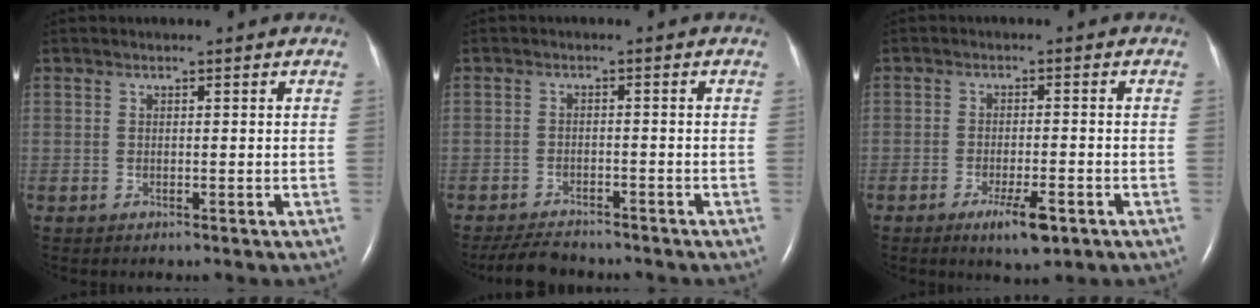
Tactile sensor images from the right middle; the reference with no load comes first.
{"total": 5.3, "force": [-5.0, 1.2, 1.5], "torque": [-0.028, -0.015, -0.081]}
{"total": 5.4, "force": [-3.0, 1.1, 4.3], "torque": [-0.078, -0.007, -0.044]}